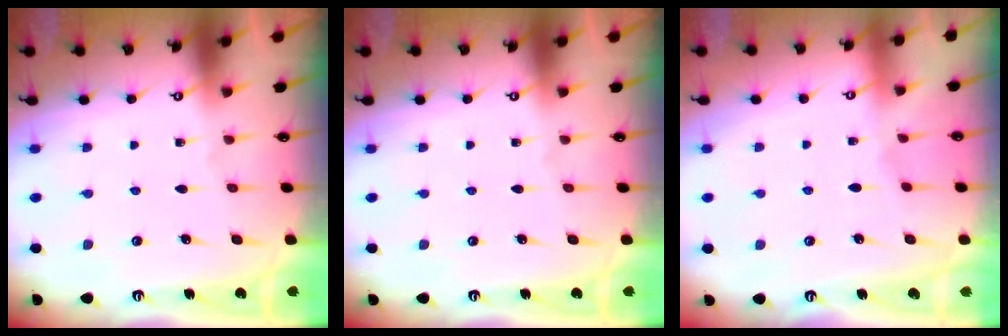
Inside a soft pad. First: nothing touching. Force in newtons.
{"total": 0.0}
{"total": 2.4, "press": 2.4, "slide": 0.5}